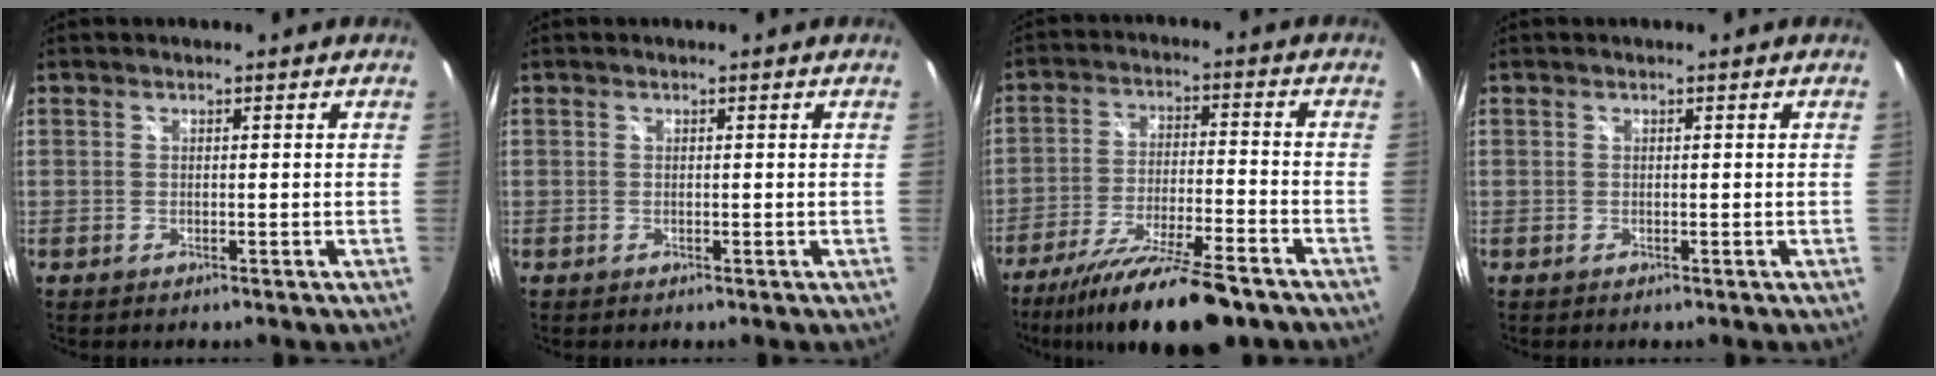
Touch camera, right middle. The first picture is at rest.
{"total": 0.0}
{"total": 17.3, "force": [-13.7, 2.9, 10.1], "torque": [-0.194, -0.028, -0.222]}
{"total": 0.0}